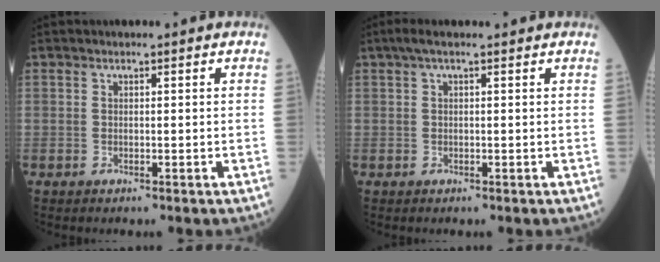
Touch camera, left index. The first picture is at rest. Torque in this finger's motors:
{"motor_torque": [0.11, 0.05, -0.12, -0.06]}